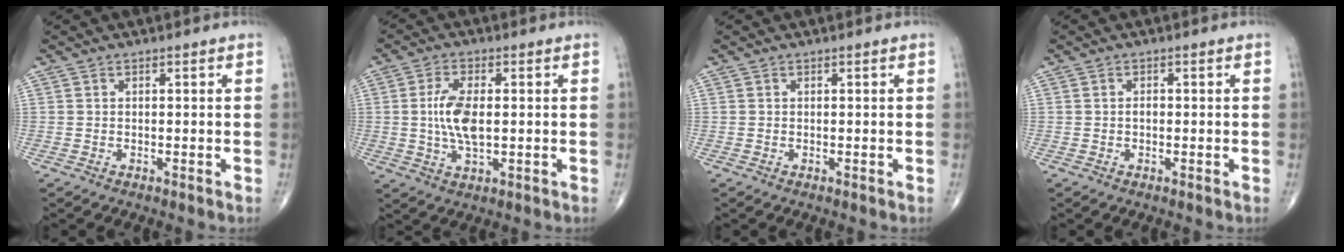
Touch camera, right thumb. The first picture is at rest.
{"total": 7.8, "force": [0.2, 3.5, 6.9], "torque": [-0.145, -0.004, 0.003]}
{"total": 0.0}
{"total": 0.8, "force": [-0.1, 0.5, 0.6], "torque": [-0.009, 0.001, -0.004]}